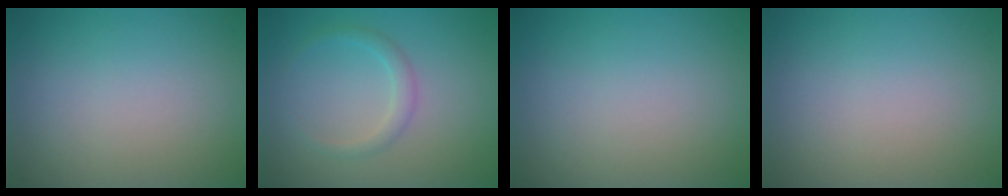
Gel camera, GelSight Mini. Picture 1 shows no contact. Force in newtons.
{"total": 1.6, "press": 1.6, "slide": 0.1}
{"total": 0.0}
{"total": 0.0}